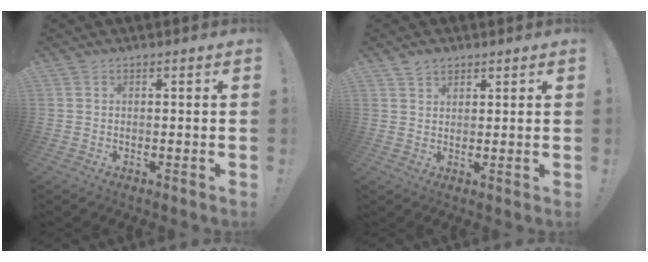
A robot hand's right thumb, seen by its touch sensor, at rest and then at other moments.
{"total": 2.8, "force": [2.1, 1.7, 0.6], "torque": [-0.003, -0.013, 0.038]}